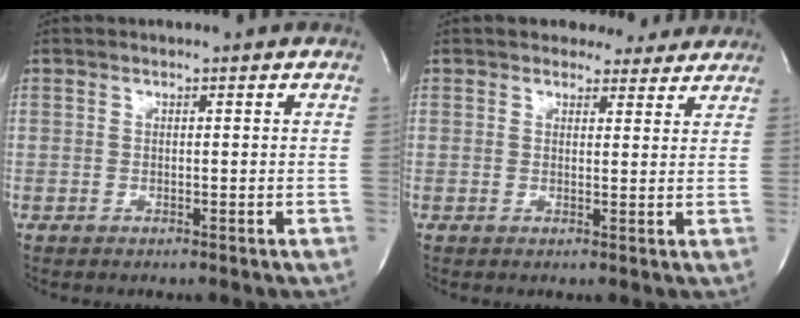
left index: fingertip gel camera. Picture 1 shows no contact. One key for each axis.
{"total": 4.4, "fx": 3.9, "fy": 1.9, "fz": 0.3, "tx": 0.004, "ty": -0.001, "tz": 0.038}